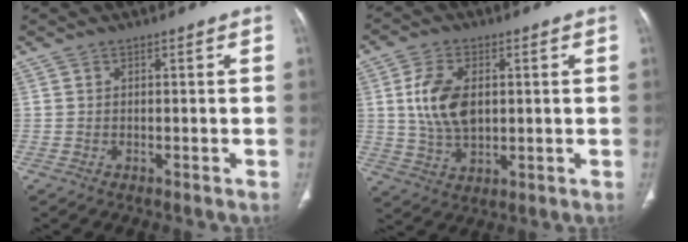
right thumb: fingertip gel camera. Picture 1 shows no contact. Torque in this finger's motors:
{"motor_torque": [-0.52, 0.87, 1.18, -0.28, 0.14]}